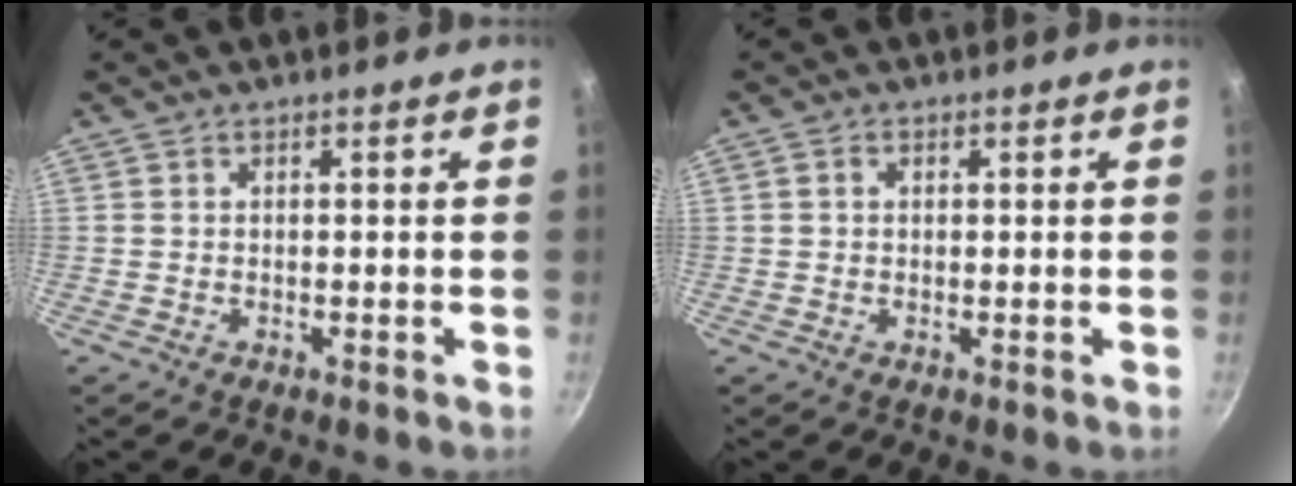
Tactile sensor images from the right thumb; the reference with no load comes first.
{"total": 1.3, "force": [0.3, 1.1, 0.7], "torque": [-0.010, 0.004, 0.003]}